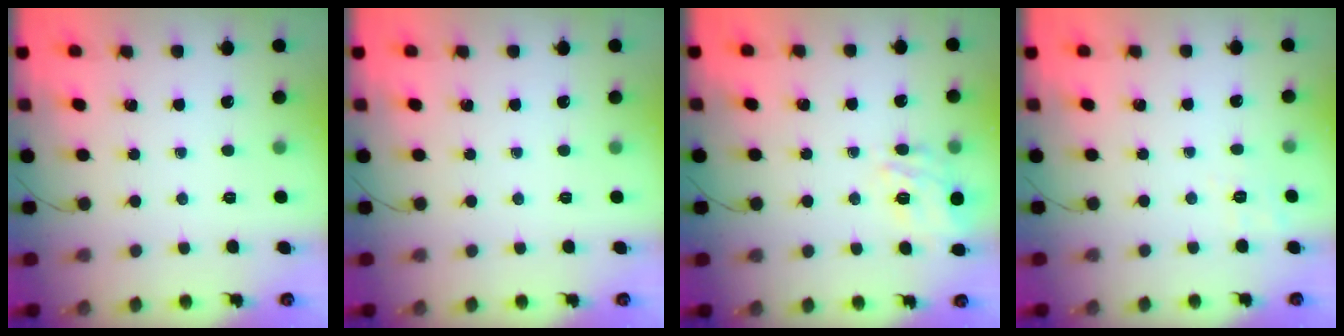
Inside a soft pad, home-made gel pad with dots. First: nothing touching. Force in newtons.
{"total": 0.0}
{"total": 7.0, "press": 6.6, "slide": 2.4}
{"total": 3.3, "press": 2.7, "slide": 1.9}